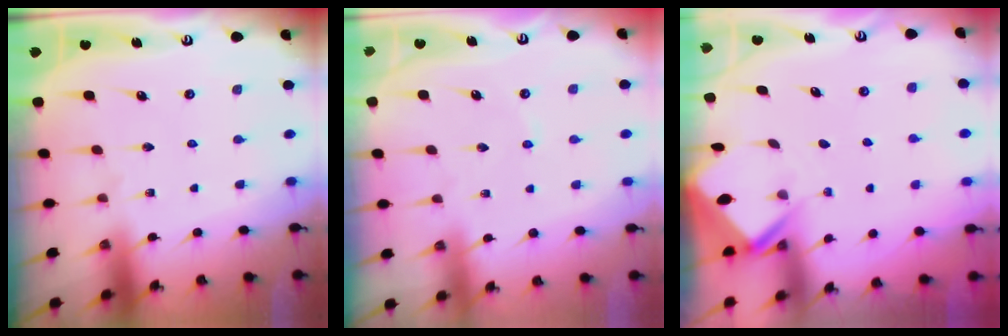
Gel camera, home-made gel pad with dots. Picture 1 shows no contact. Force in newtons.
{"total": 1.3, "press": 1.3, "slide": 0.2}
{"total": 2.6, "press": 2.6, "slide": 0.1}